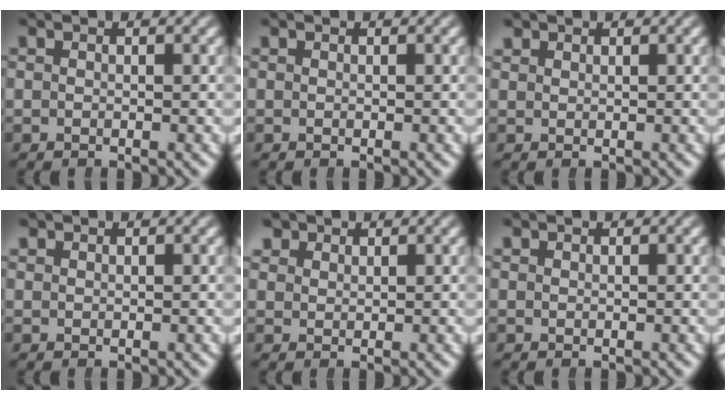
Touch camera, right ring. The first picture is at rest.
{"total": 0.0}
{"total": 1.2, "force": [1.0, 0.5, 0.2], "torque": [0.005, 0.006, 0.022]}
{"total": 0.8, "force": [0.8, 0.3, 0.1], "torque": [0.007, 0.005, 0.017]}
{"total": 2.3, "force": [1.9, 1.2, 0.5], "torque": [-0.003, 0.007, 0.036]}
{"total": 0.6, "force": [0.6, 0.2, 0.1], "torque": [0.007, 0.004, 0.013]}